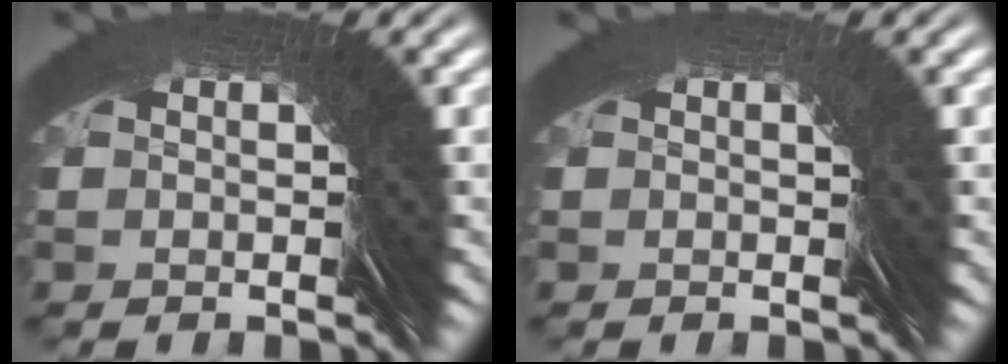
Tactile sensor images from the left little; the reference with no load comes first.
{"total": 1.1, "force": [-0.2, -0.7, -0.9], "torque": [0.016, 0.006, -0.004]}